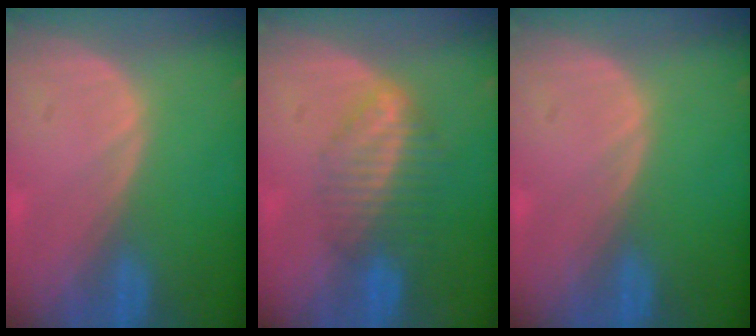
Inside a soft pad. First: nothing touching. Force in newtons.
{"total": 6.9, "press": 5.9, "slide": 3.6}
{"total": 0.0}